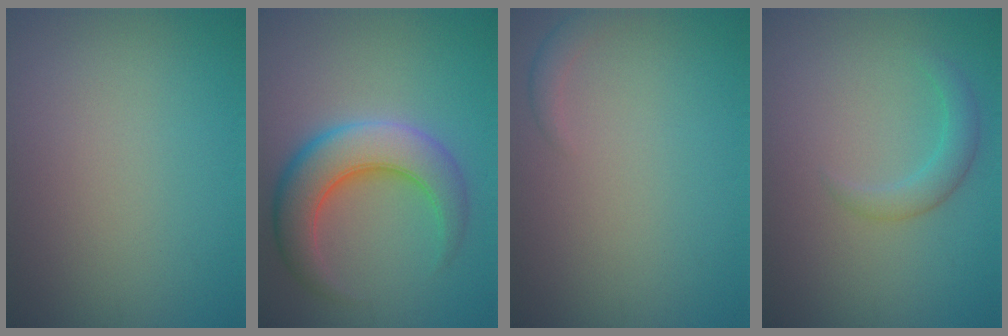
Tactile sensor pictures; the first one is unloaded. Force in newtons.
{"total": 7.0, "press": 7.0, "slide": 0.2}
{"total": 1.1, "press": 1.1, "slide": 0.1}
{"total": 2.0, "press": 2.0, "slide": 0.2}